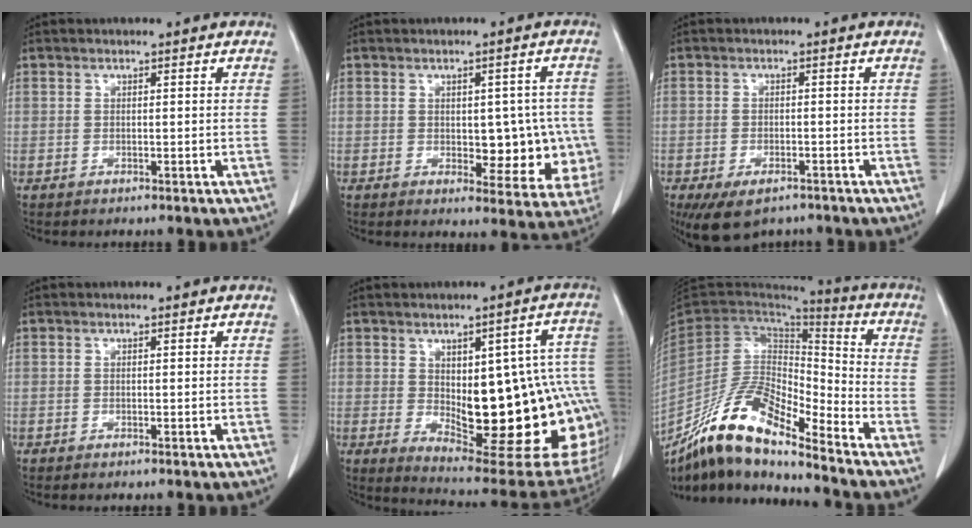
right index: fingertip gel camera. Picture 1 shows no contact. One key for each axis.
{"total": 9.2, "fx": -0.7, "fy": 4.8, "fz": 7.8, "tx": -0.071, "ty": 0.010, "tz": 0.002}
{"total": 7.4, "fx": -5.2, "fy": 3.5, "fz": 3.9, "tx": -0.065, "ty": -0.006, "tz": -0.078}
{"total": 0.0}
{"total": 24.4, "fx": -2.0, "fy": 7.5, "fz": 23.2, "tx": -0.237, "ty": 0.012, "tz": 0.001}
{"total": 16.6, "fx": -13.2, "fy": 3.5, "fz": 9.5, "tx": -0.174, "ty": 0.013, "tz": -0.243}